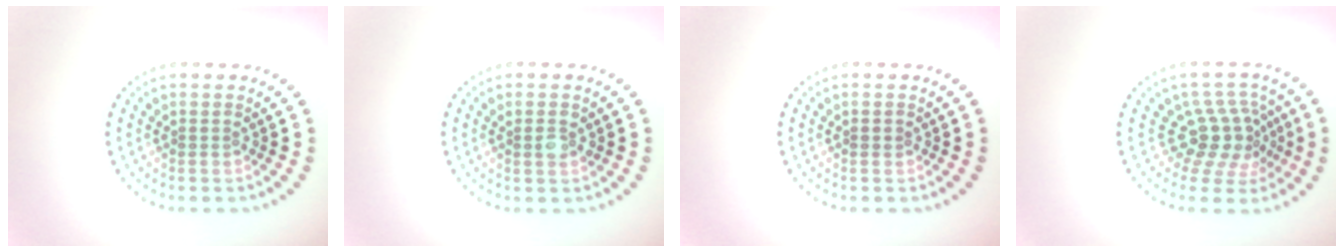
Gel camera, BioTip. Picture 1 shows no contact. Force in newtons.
{"total": 1.4, "press": 1.3, "slide": 0.5}
{"total": 0.6, "press": 0.6, "slide": 0.2}
{"total": 4.0, "press": 3.0, "slide": 2.6}